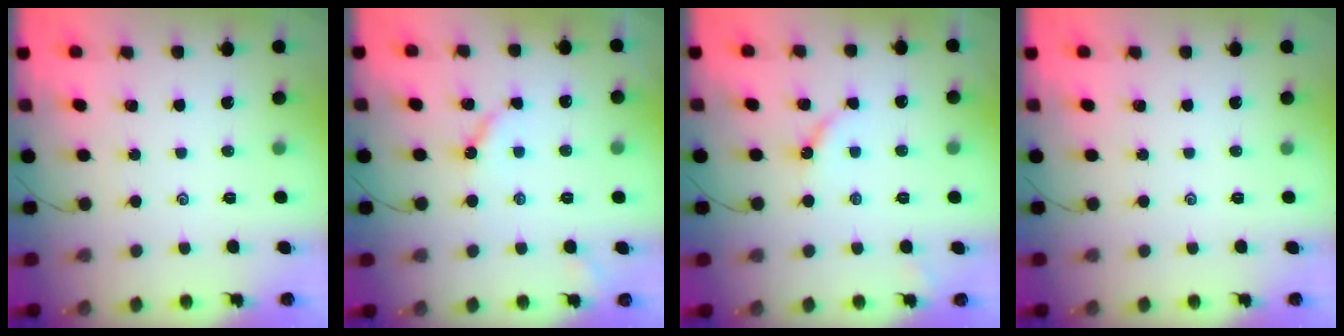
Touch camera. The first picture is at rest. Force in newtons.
{"total": 5.0, "press": 5.0, "slide": 0.5}
{"total": 4.6, "press": 4.6, "slide": 0.4}
{"total": 0.0}